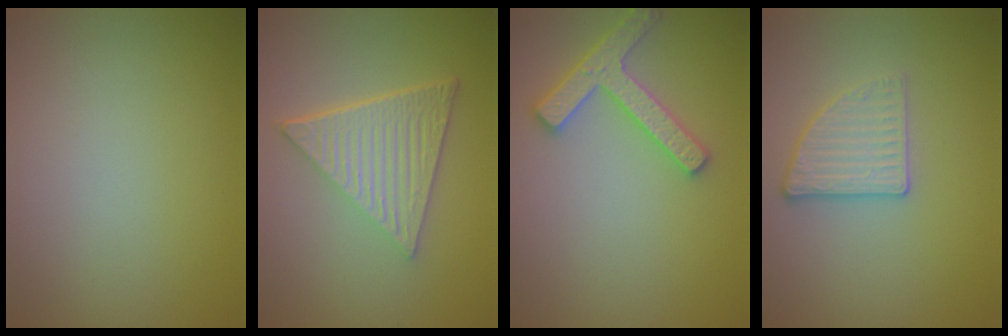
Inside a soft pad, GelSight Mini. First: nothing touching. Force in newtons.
{"total": 6.8, "press": 4.5, "slide": 5.1}
{"total": 3.5, "press": 3.4, "slide": 0.8}
{"total": 2.7, "press": 2.6, "slide": 0.8}